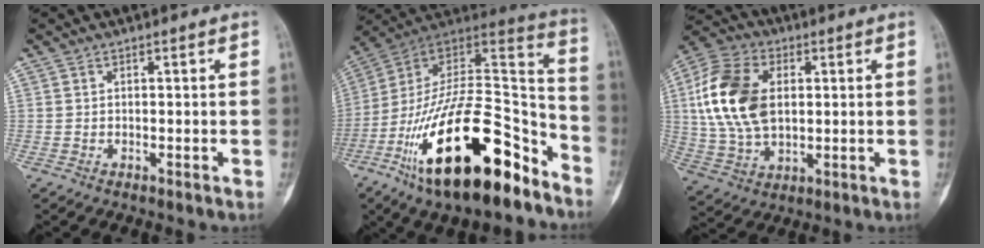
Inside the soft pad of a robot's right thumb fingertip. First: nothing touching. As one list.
[{"total": 31.3, "force": [-17.3, 12.3, 22.9], "torque": [-0.355, 0.078, -0.283]}, {"total": 17.2, "force": [2.8, 11.0, 13.0], "torque": [-0.252, 0.005, 0.053]}]